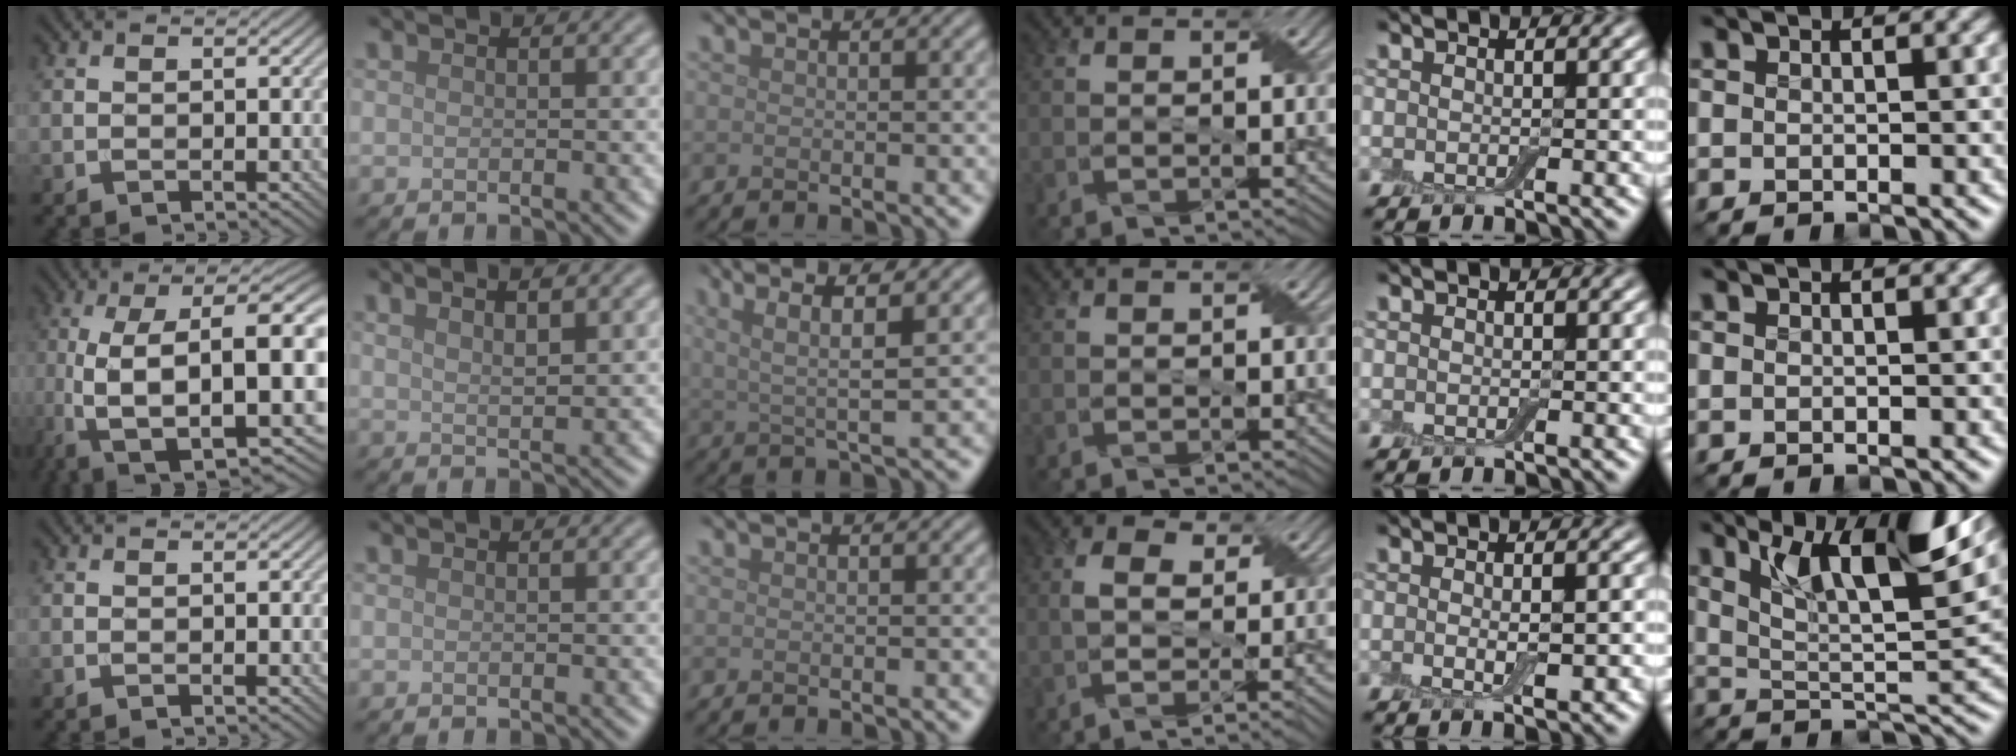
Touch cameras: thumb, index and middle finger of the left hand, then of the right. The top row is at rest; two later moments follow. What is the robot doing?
{"motion": "peel", "object": "bubble wrap"}